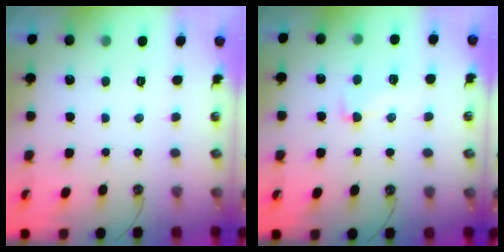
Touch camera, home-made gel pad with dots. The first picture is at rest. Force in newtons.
{"total": 1.5, "press": 0.7, "slide": 1.3}